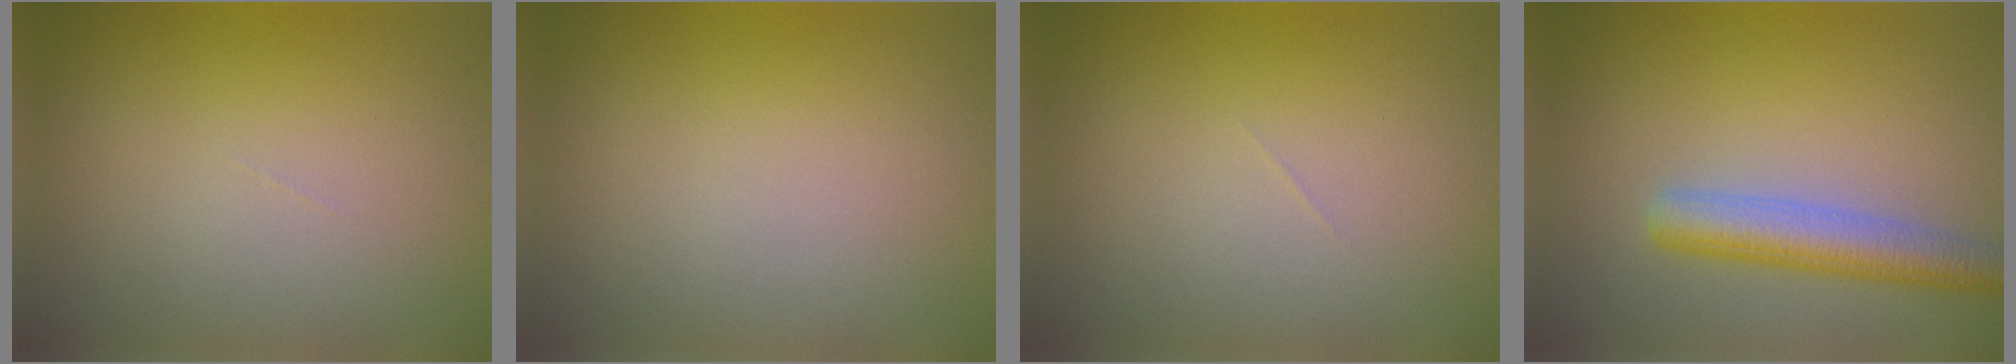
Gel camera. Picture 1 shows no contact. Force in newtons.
{"total": 0.0}
{"total": 0.0}
{"total": 4.2, "press": 4.2, "slide": 0.4}